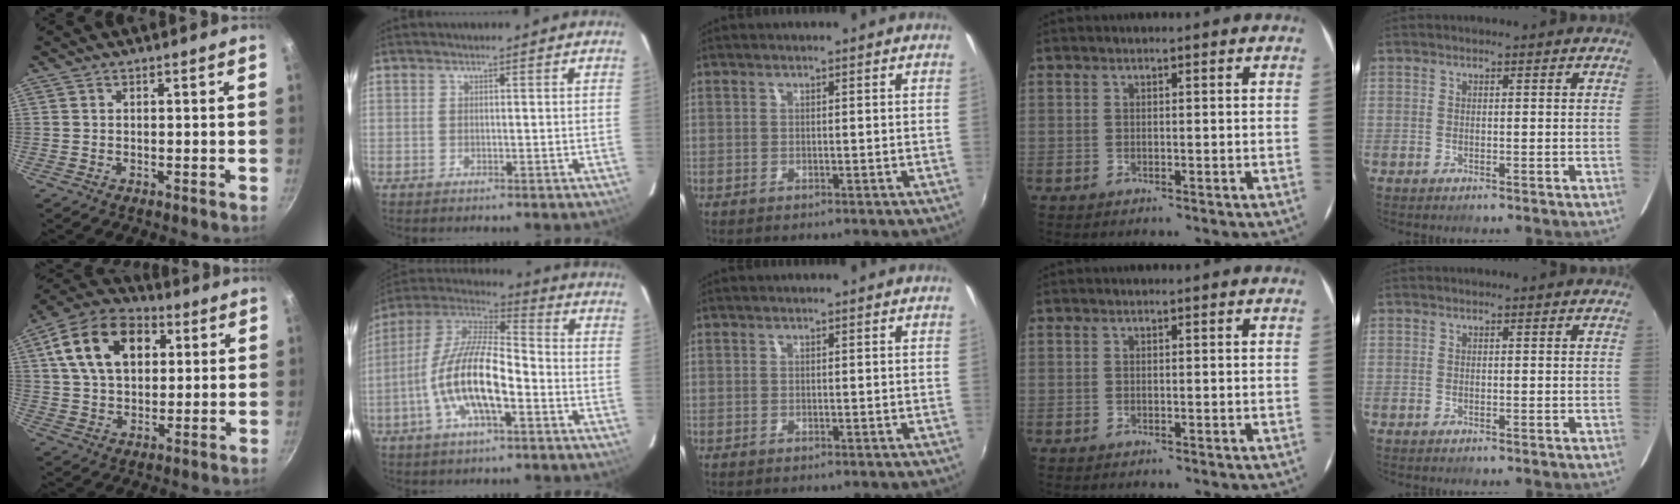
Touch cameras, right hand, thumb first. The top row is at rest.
{"thumb": {"total": 17.1, "force": [5.3, 11.4, 11.5], "torque": [-0.180, 0.011, 0.079]}, "index": {"total": 15.3, "force": [-5.3, 4.9, 13.5], "torque": [-0.268, -0.002, -0.104]}}